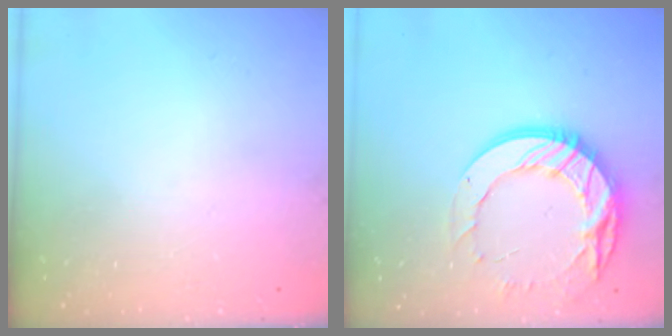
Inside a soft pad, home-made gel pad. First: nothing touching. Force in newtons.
{"total": 17.2, "press": 17.1, "slide": 1.3}